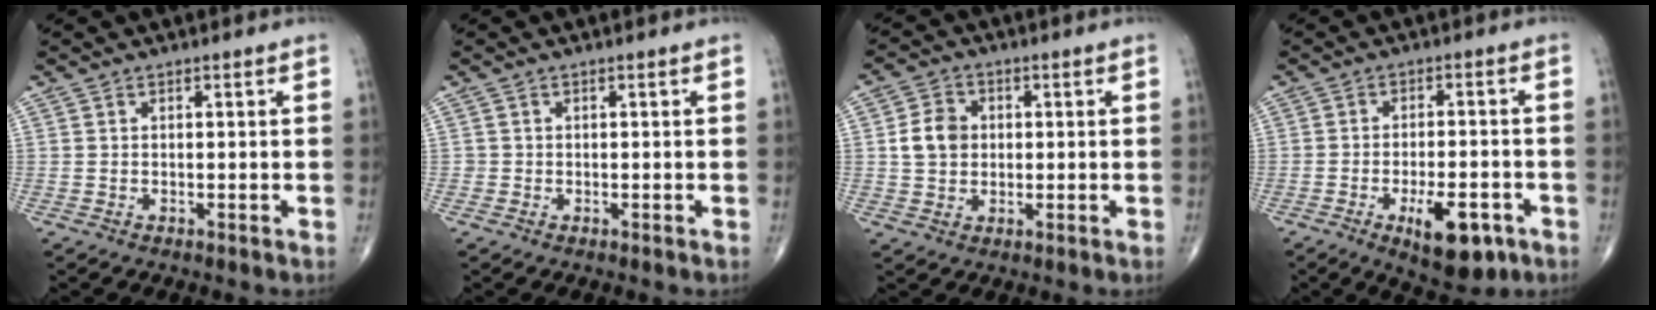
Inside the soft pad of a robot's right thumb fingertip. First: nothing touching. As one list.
[{"total": 0.6, "force": [-0.2, 0.6, 0.0], "torque": [0.003, 0.005, -0.004]}, {"total": 6.1, "force": [0.6, 5.0, 3.4], "torque": [-0.047, 0.005, 0.008]}, {"total": 10.5, "force": [-4.8, 4.3, 8.4], "torque": [-0.113, 0.012, -0.064]}]